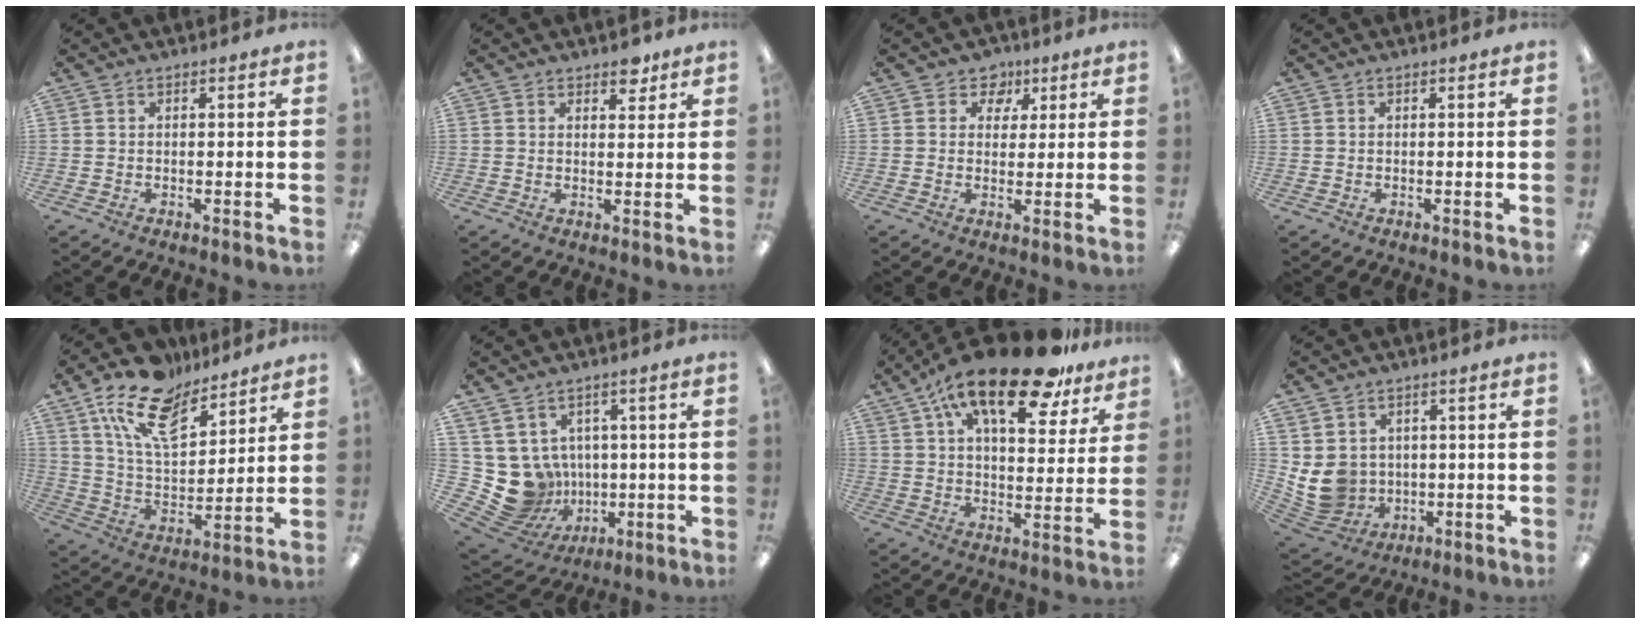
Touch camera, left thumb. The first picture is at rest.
{"total": 3.8, "force": [2.9, 2.0, 1.5], "torque": [-0.001, -0.014, 0.047]}
{"total": 5.3, "force": [2.6, 4.4, 1.3], "torque": [-0.019, -0.007, 0.044]}
{"total": 0.0}
{"total": 16.4, "force": [11.0, 8.1, 9.1], "torque": [-0.173, -0.045, 0.201]}
{"total": 11.0, "force": [-0.3, 10.5, 3.3], "torque": [-0.107, -0.025, 0.010]}
{"total": 21.6, "force": [14.1, 7.9, 14.3], "torque": [-0.232, -0.070, 0.233]}
{"total": 8.3, "force": [0.8, 7.8, 2.8], "torque": [-0.088, -0.009, 0.024]}